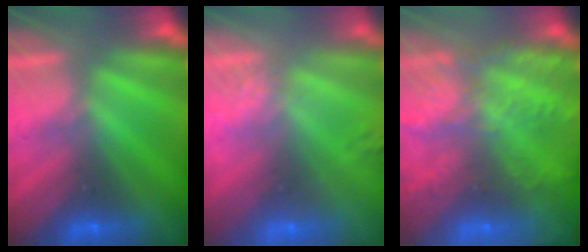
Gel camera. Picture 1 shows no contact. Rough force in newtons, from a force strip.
{"total": 2.6}
{"total": 9.6}